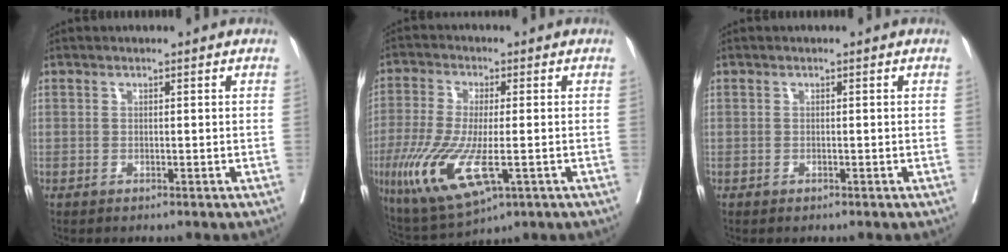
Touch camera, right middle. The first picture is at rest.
{"total": 12.9, "force": [-4.2, 3.6, 11.7], "torque": [-0.240, -0.037, -0.065]}
{"total": 0.0}